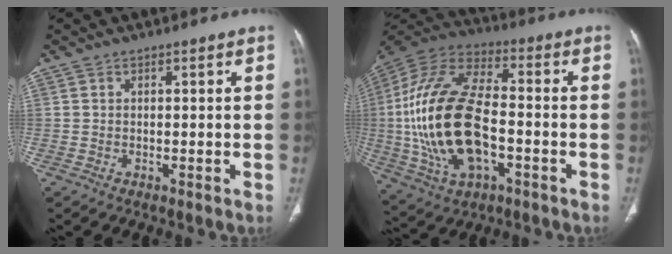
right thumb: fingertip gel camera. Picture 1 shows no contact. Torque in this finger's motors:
{"motor_torque": [0.49, 1.04, 2.57, -0.21, 0.86]}